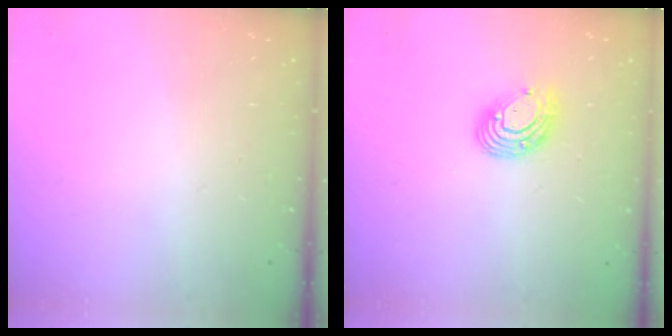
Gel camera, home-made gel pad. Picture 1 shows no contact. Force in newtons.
{"total": 9.9, "press": 9.8, "slide": 1.2}